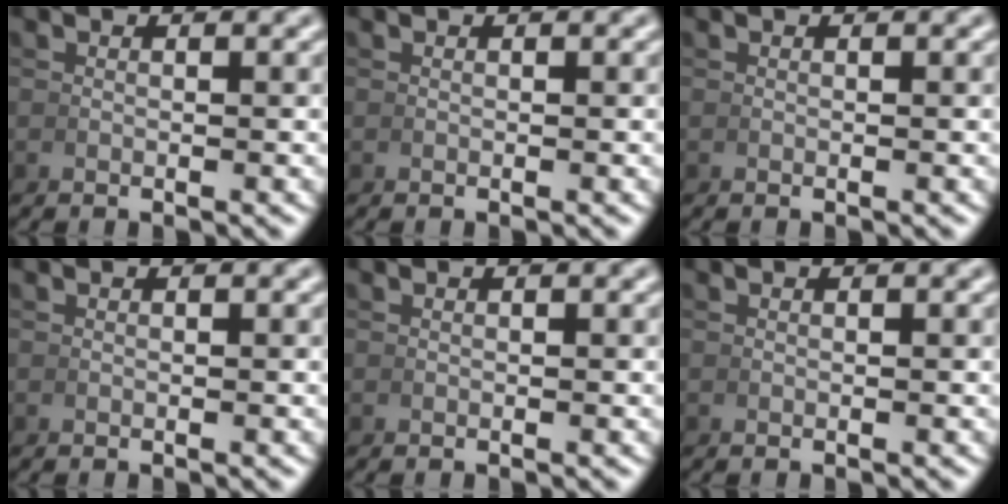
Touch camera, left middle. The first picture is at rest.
{"total": 0.0}
{"total": 0.0}
{"total": 0.0}
{"total": 0.0}
{"total": 0.0}